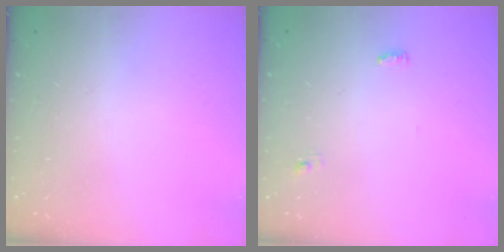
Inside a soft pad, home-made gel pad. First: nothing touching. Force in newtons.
{"total": 3.6, "press": 3.4, "slide": 1.0}